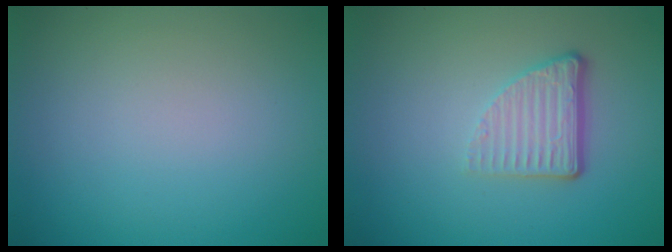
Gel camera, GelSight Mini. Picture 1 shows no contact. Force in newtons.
{"total": 3.8, "press": 2.5, "slide": 2.8}